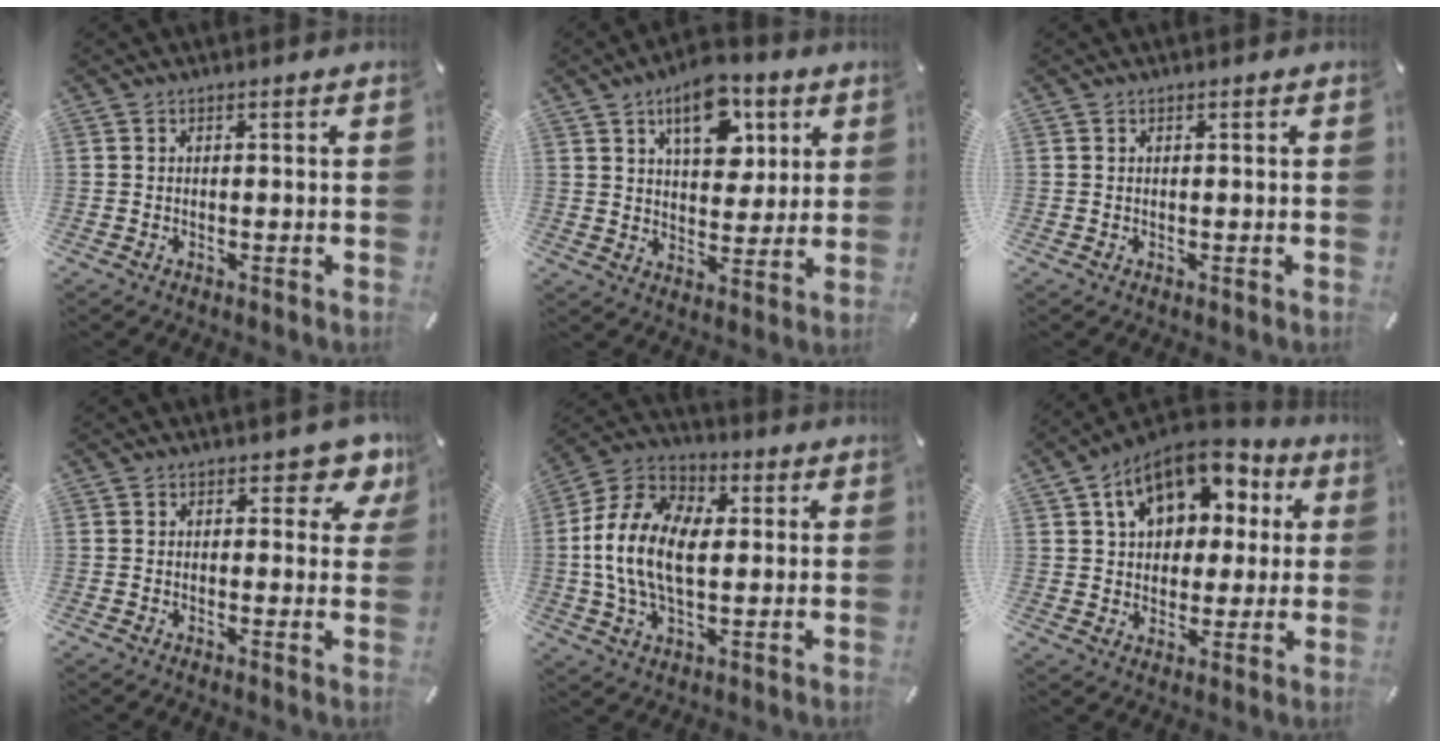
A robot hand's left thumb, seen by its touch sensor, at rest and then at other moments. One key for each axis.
{"total": 12.9, "fx": 6.4, "fy": 7.6, "fz": 8.2, "tx": -0.105, "ty": -0.020, "tz": 0.107}
{"total": 0.0}
{"total": 6.1, "fx": 3.6, "fy": 3.4, "fz": 3.5, "tx": -0.025, "ty": -0.021, "tz": 0.054}
{"total": 15.5, "fx": 0.3, "fy": 10.0, "fz": 11.8, "tx": -0.271, "ty": 0.007, "tz": 0.003}
{"total": 13.7, "fx": 6.4, "fy": 9.8, "fz": 7.1, "tx": -0.120, "ty": -0.027, "tz": 0.121}